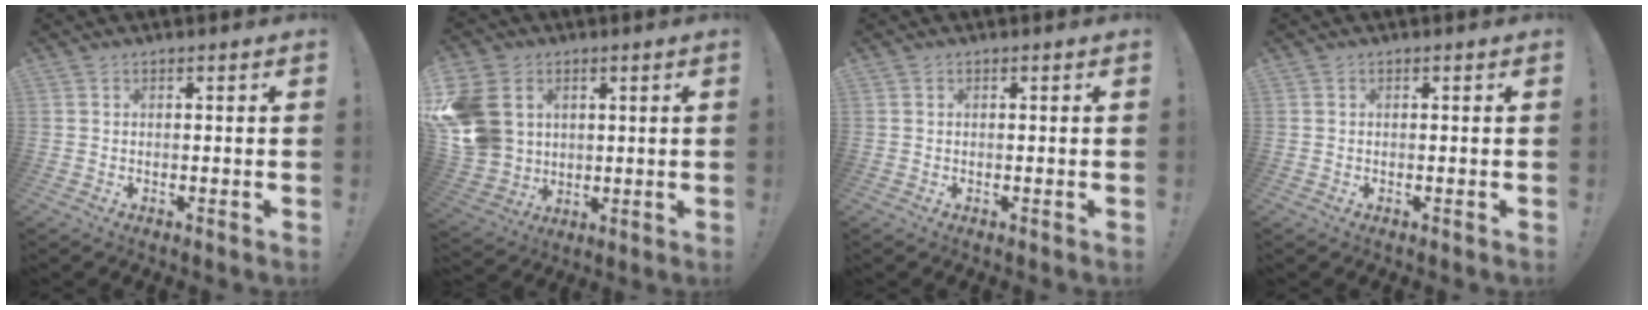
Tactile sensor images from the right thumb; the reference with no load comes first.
{"total": 14.8, "force": [3.4, 12.3, 7.5], "torque": [-0.152, -0.003, 0.079]}
{"total": 0.0}
{"total": 0.0}